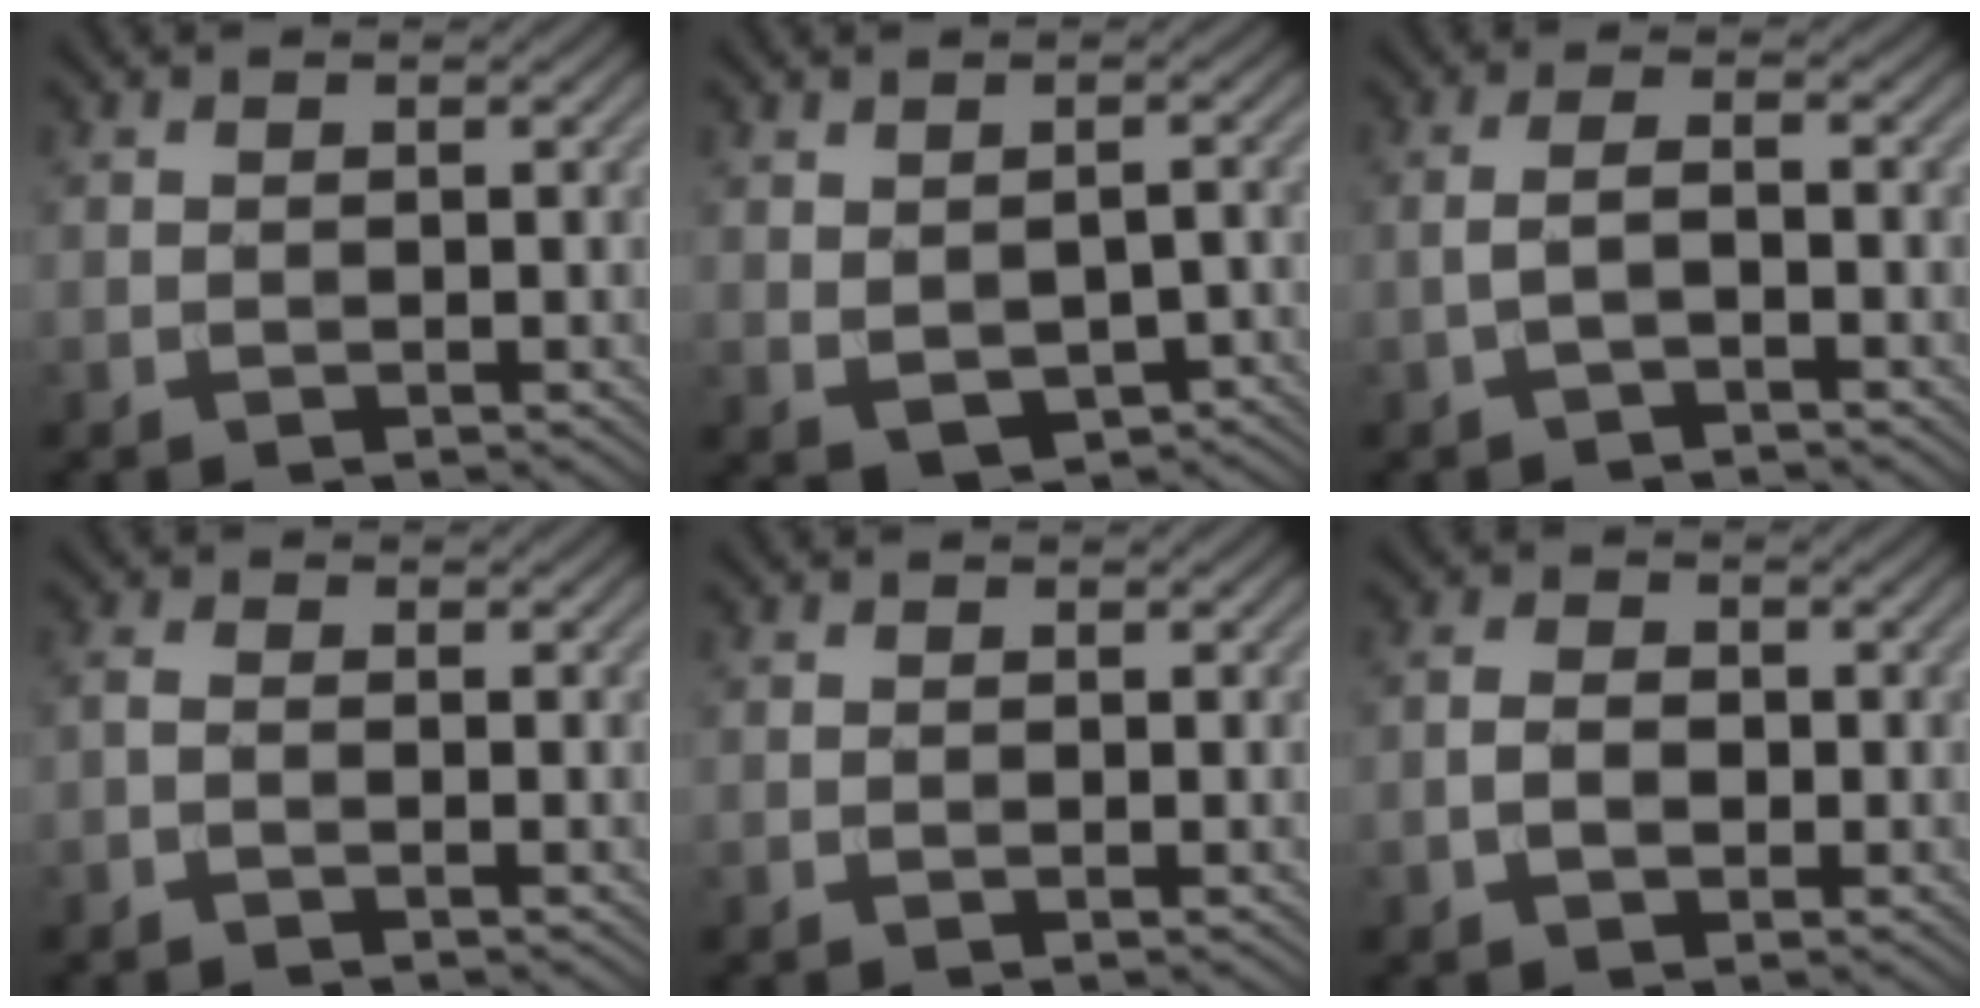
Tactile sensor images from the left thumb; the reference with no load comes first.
{"total": 5.2, "force": [-1.3, 3.2, 3.9], "torque": [-0.069, -0.016, -0.006]}
{"total": 2.1, "force": [-1.1, 0.4, 1.7], "torque": [-0.037, 0.007, -0.028]}
{"total": 1.3, "force": [-0.7, 0.4, 1.1], "torque": [-0.027, 0.001, -0.021]}
{"total": 0.0}
{"total": 2.7, "force": [-0.8, 1.8, 1.9], "torque": [-0.036, 0.002, -0.017]}